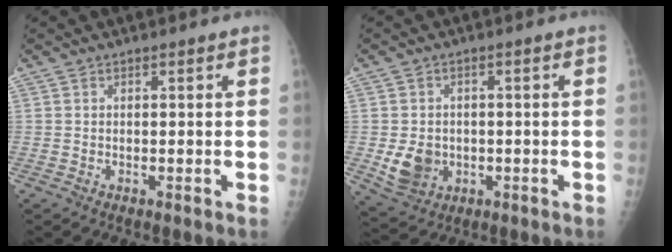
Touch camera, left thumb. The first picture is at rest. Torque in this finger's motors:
{"motor_torque": [-0.10, 0.77, 0.69, -0.15, 0.05]}